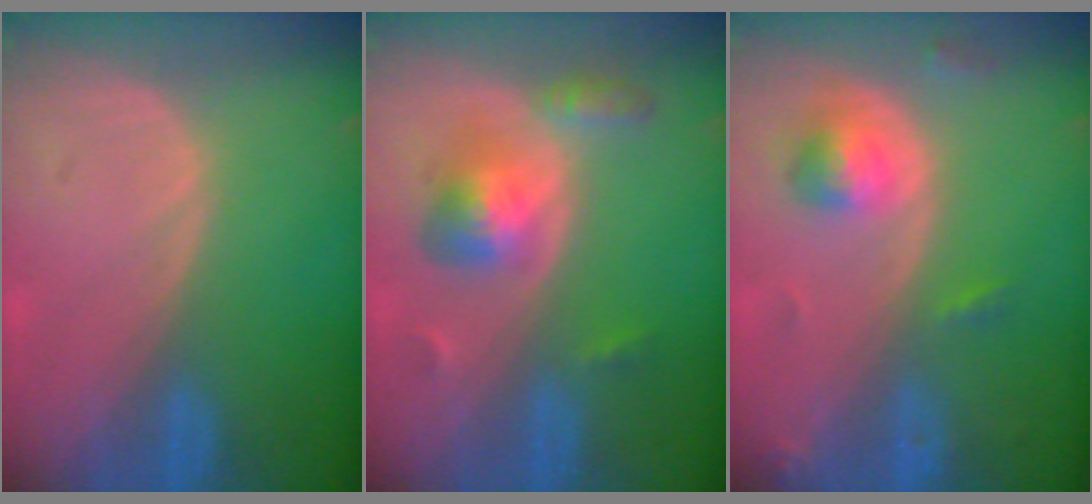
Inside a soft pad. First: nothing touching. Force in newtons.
{"total": 5.5, "press": 5.5, "slide": 0.2}
{"total": 4.4, "press": 4.4, "slide": 0.6}